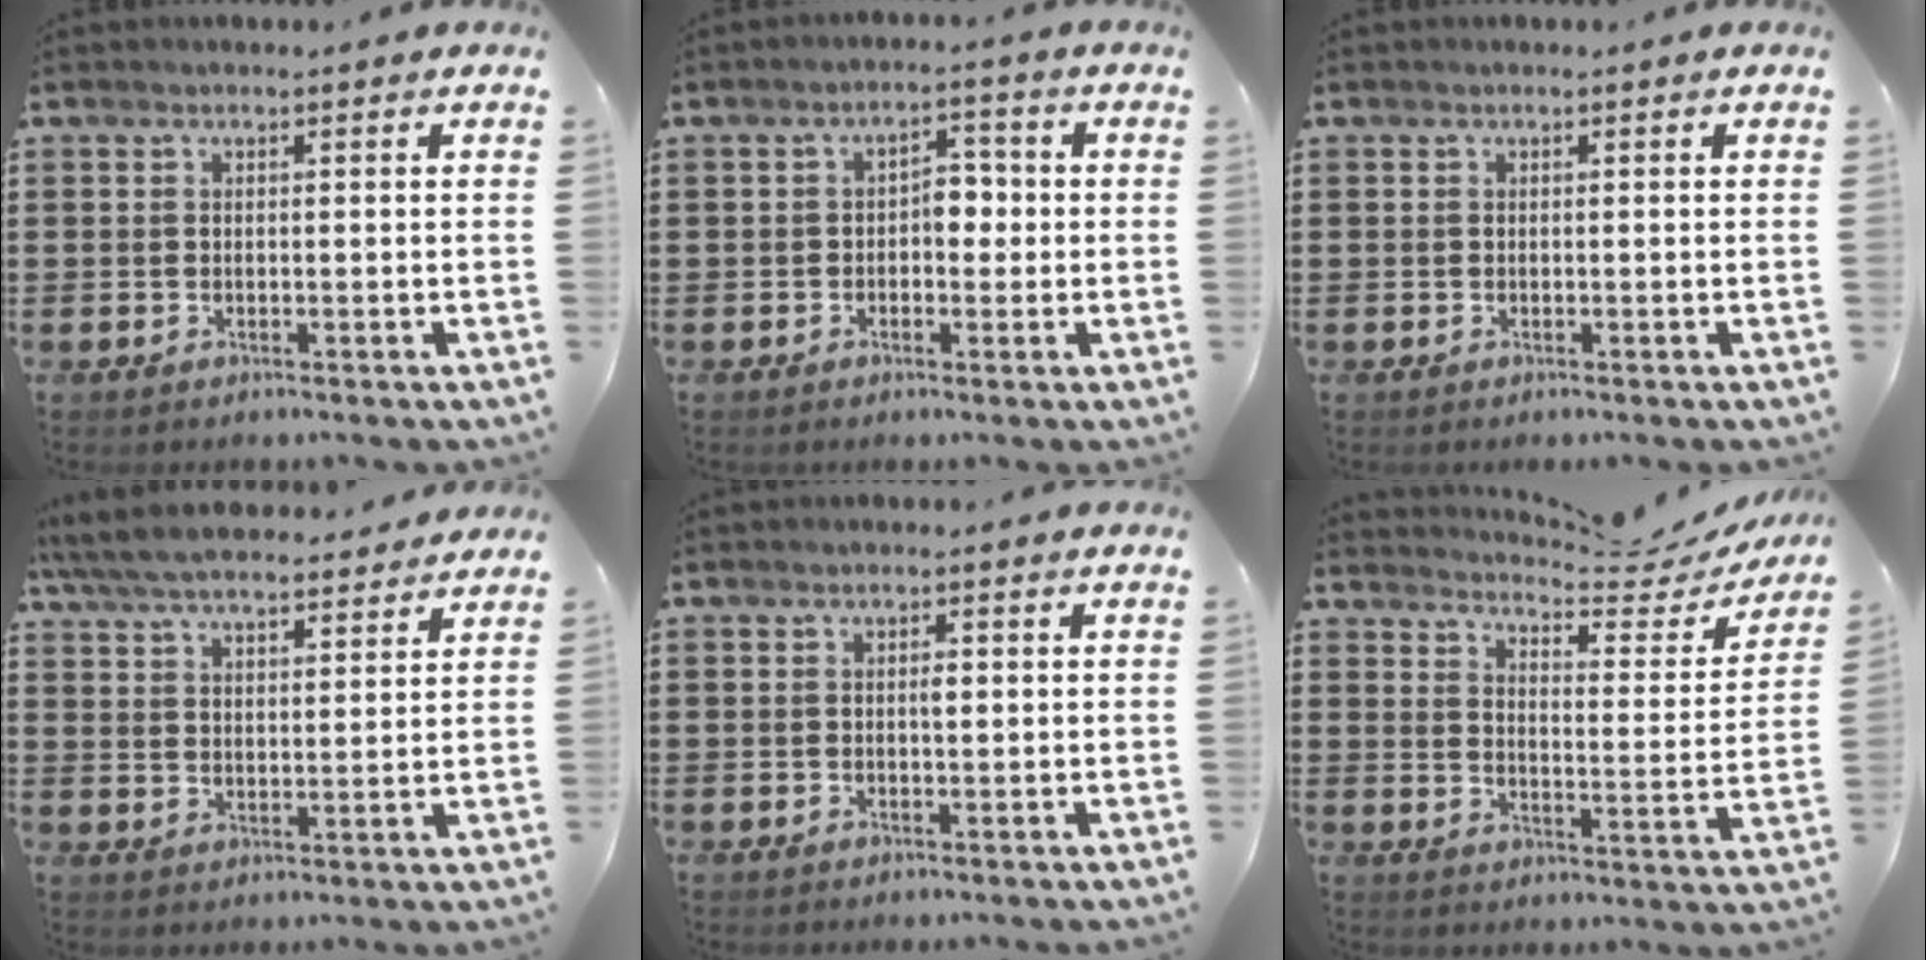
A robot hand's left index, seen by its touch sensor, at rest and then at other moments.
{"total": 3.7, "force": [-0.3, 2.3, 2.9], "torque": [-0.045, 0.005, -0.015]}
{"total": 0.0}
{"total": 6.1, "force": [5.7, 1.0, 1.9], "torque": [-0.059, -0.024, 0.102]}
{"total": 1.2, "force": [0.2, 0.3, 1.1], "torque": [-0.021, 0.000, 0.003]}
{"total": 4.6, "force": [4.4, 0.2, 1.4], "torque": [-0.044, -0.037, 0.069]}